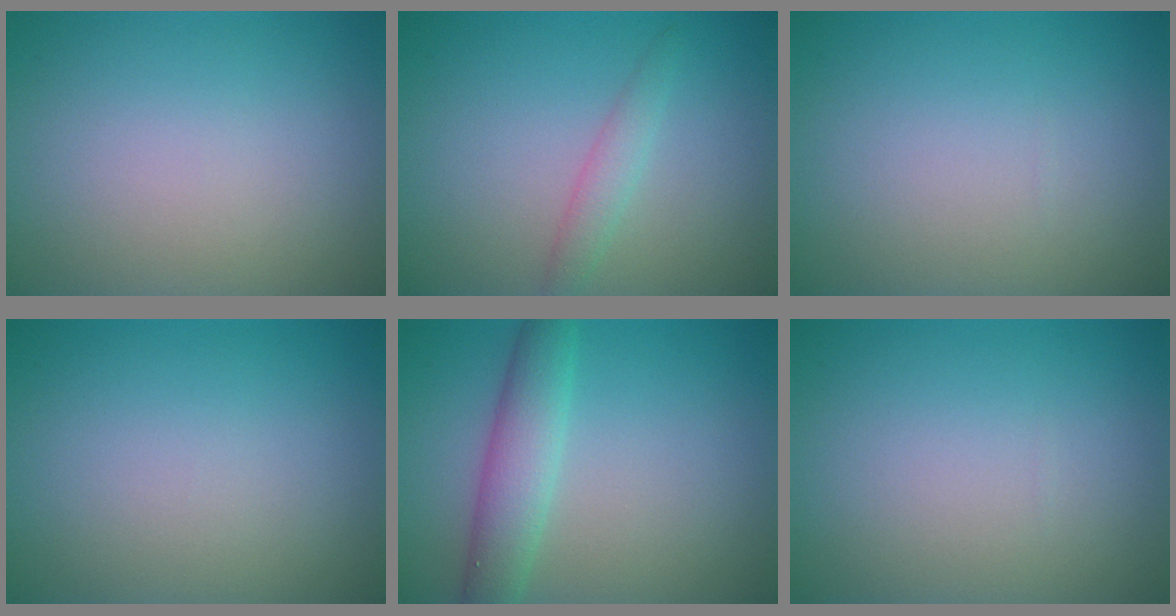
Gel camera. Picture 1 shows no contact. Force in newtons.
{"total": 1.7, "press": 1.7, "slide": 0.1}
{"total": 0.0}
{"total": 0.0}
{"total": 4.0, "press": 4.0, "slide": 0.2}
{"total": 0.0}